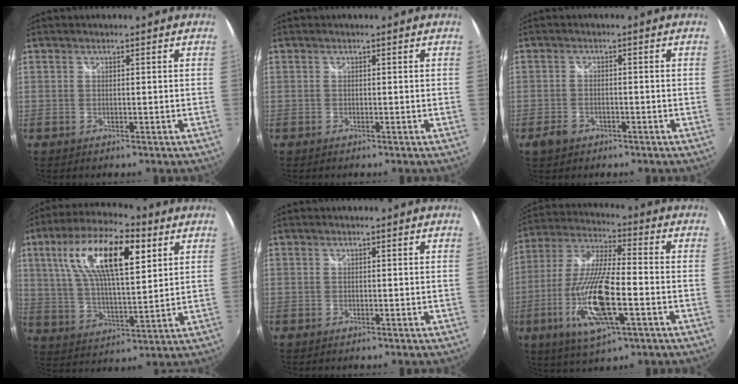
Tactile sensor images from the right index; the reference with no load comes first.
{"total": 0.0}
{"total": 3.5, "force": [-2.3, 2.2, 1.6], "torque": [-0.041, 0.000, -0.038]}
{"total": 18.0, "force": [7.5, 6.3, 15.2], "torque": [-0.276, 0.022, 0.130]}
{"total": 0.0}
{"total": 17.9, "force": [-5.9, 4.8, 16.2], "torque": [-0.339, -0.023, -0.111]}